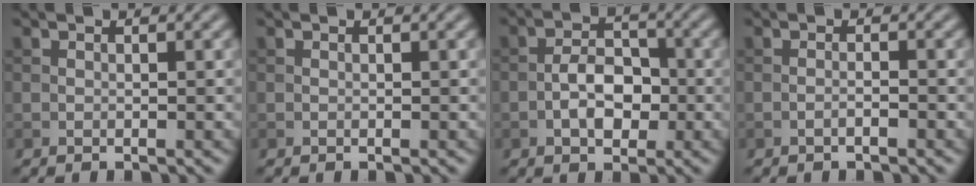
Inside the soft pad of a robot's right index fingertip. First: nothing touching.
{"total": 0.0}
{"total": 3.8, "force": [-1.2, 2.2, 2.8], "torque": [-0.042, 0.010, -0.021]}
{"total": 0.9, "force": [-0.6, 0.1, 0.7], "torque": [-0.014, 0.003, -0.012]}